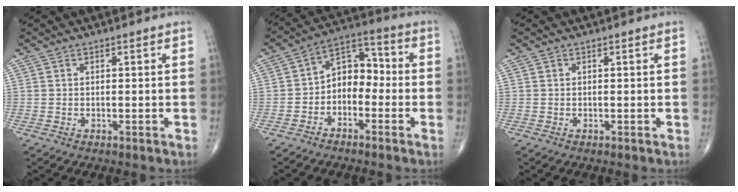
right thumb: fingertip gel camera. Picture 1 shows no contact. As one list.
[{"total": 8.0, "force": [-2.2, 5.6, 5.2], "torque": [-0.053, 0.044, -0.055]}, {"total": 0.0}]